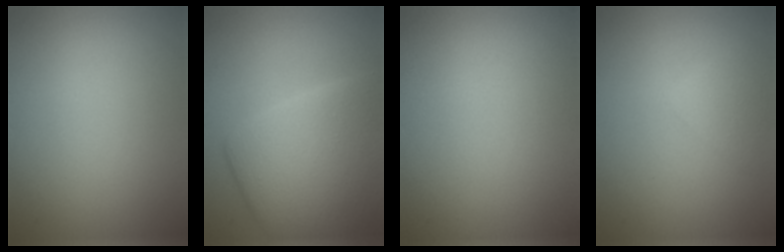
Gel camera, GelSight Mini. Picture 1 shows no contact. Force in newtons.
{"total": 7.5, "press": 7.5, "slide": 0.5}
{"total": 0.0}
{"total": 1.5, "press": 1.5, "slide": 0.0}